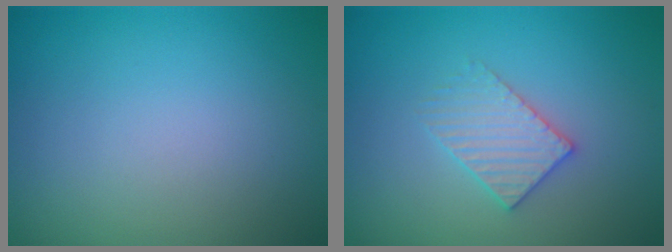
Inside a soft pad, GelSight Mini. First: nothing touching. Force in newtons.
{"total": 2.7, "press": 2.7, "slide": 0.5}